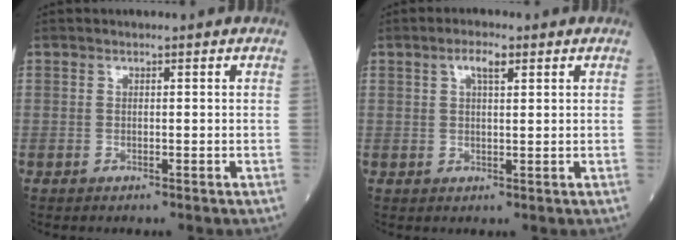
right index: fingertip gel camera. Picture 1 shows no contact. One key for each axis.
{"total": 3.0, "fx": 1.5, "fy": 0.8, "fz": 2.5, "tx": -0.052, "ty": 0.005, "tz": 0.027}